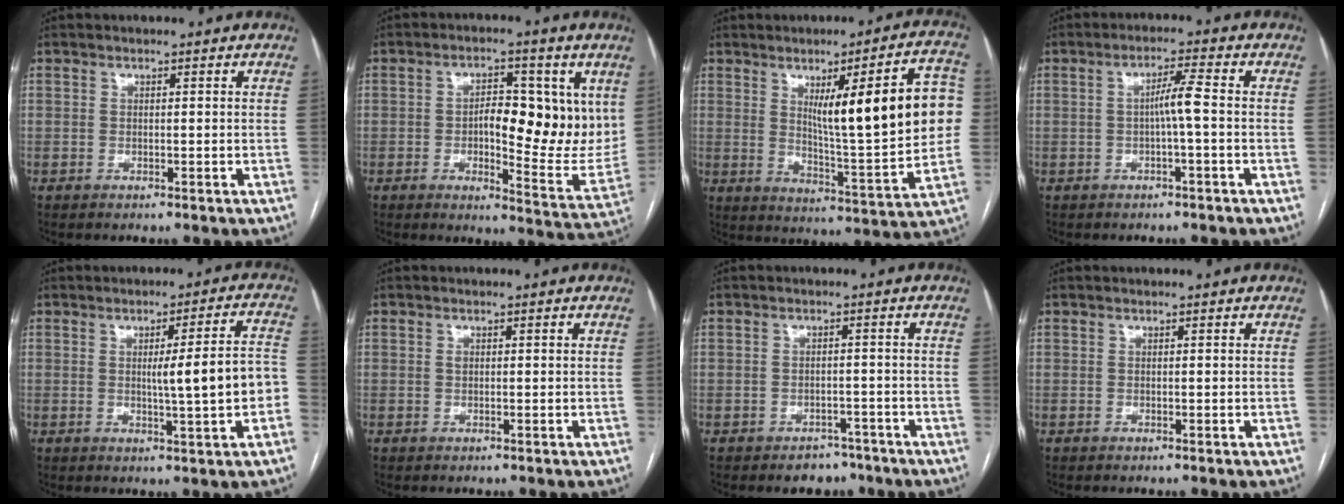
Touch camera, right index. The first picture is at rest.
{"total": 13.5, "force": [2.3, 5.3, 12.3], "torque": [-0.152, 0.006, 0.038]}
{"total": 18.7, "force": [3.6, 2.0, 18.2], "torque": [-0.245, 0.009, 0.054]}
{"total": 3.7, "force": [-0.5, -0.3, 3.7], "torque": [-0.064, 0.009, -0.006]}
{"total": 9.1, "force": [-1.0, 0.1, 9.1], "torque": [-0.120, 0.014, -0.013]}
{"total": 0.9, "force": [0.2, 0.5, 0.7], "torque": [-0.015, 0.004, 0.005]}
{"total": 3.7, "force": [-2.7, 2.4, 0.7], "torque": [-0.004, 0.012, -0.032]}
{"total": 0.0}